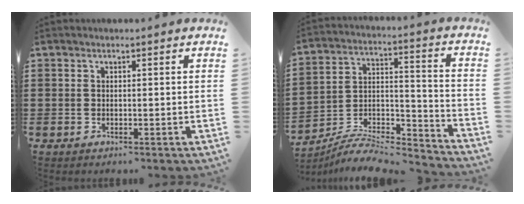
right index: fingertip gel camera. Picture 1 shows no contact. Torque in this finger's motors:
{"motor_torque": [0.08, 0.14, 0.11, 0.00]}